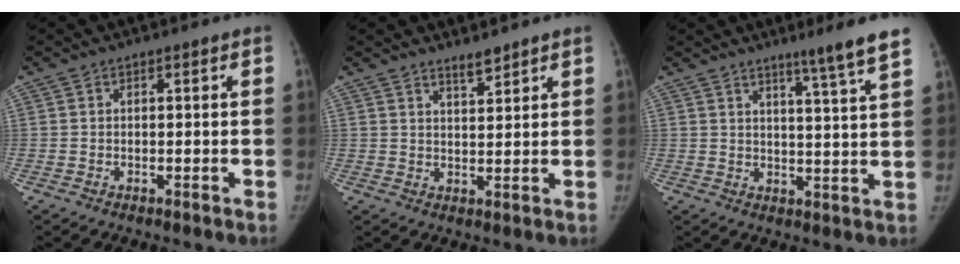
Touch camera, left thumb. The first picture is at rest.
{"total": 2.9, "force": [2.6, 0.5, 1.1], "torque": [-0.007, -0.024, 0.045]}
{"total": 7.8, "force": [5.6, -0.8, 5.4], "torque": [-0.074, -0.037, 0.080]}